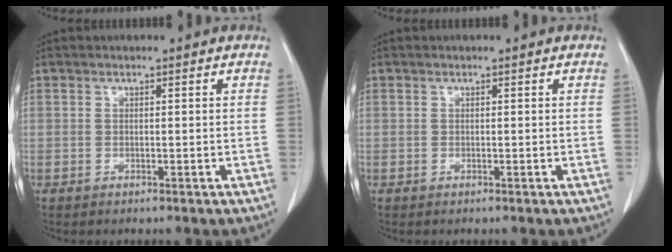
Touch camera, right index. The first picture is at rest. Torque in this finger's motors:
{"motor_torque": [0.00, 0.00, 0.00, 0.00]}